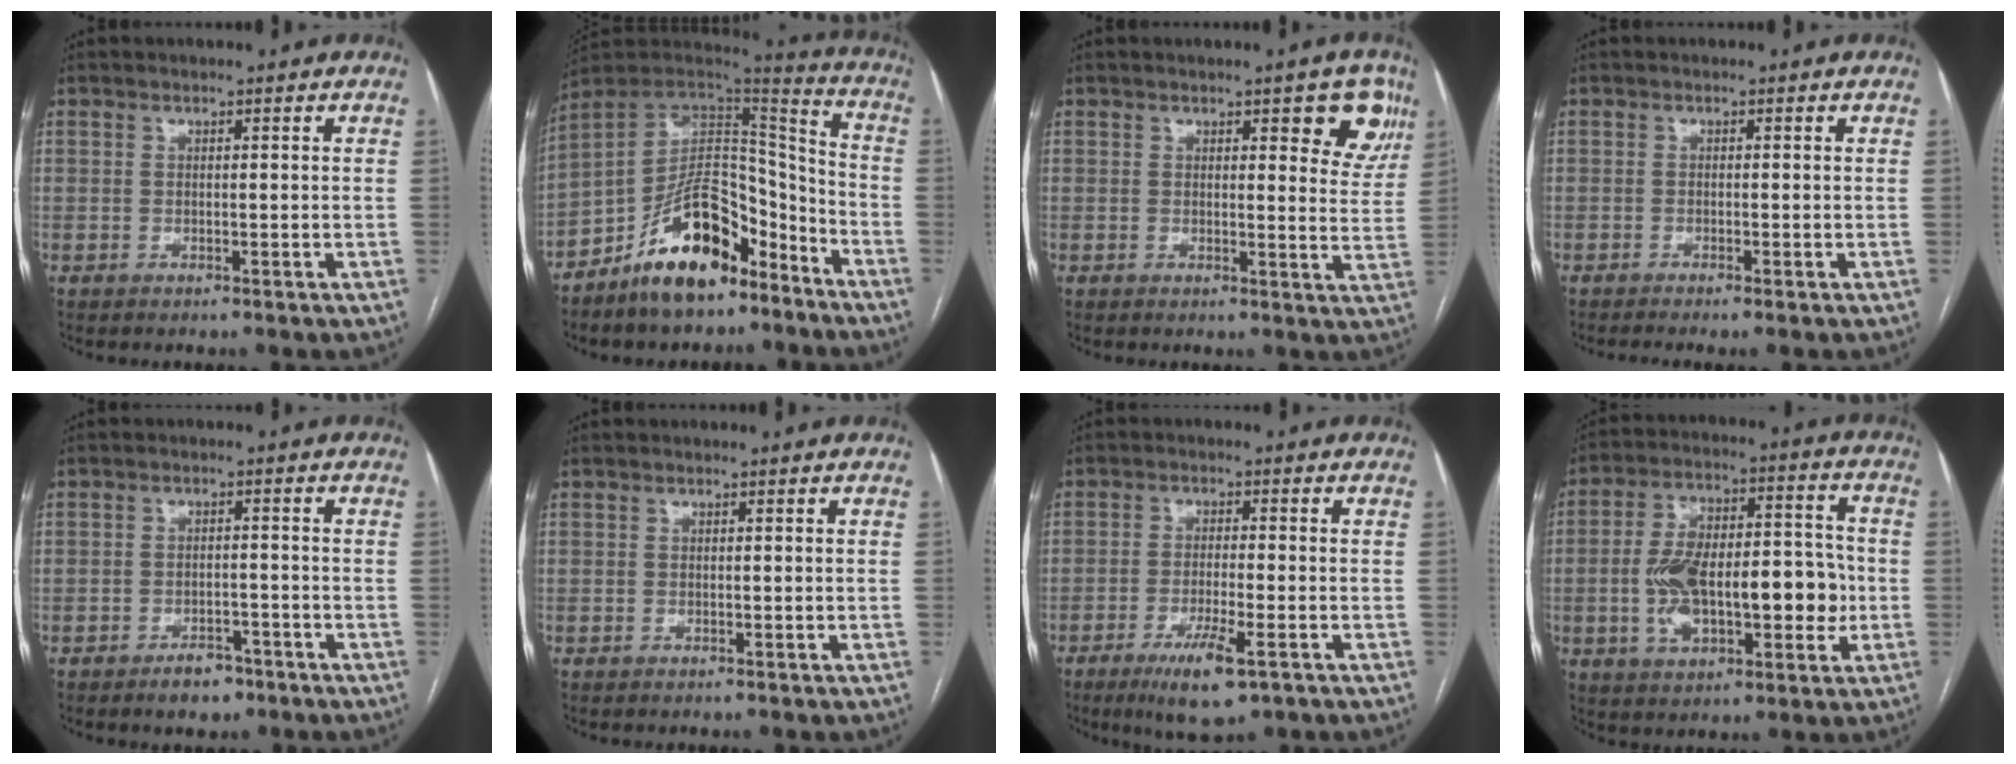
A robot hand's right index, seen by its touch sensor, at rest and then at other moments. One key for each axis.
{"total": 16.5, "fx": -10.8, "fy": 7.1, "fz": 10.2, "tx": -0.169, "ty": 0.030, "tz": -0.186}
{"total": 7.1, "fx": 3.9, "fy": 2.2, "fz": 5.5, "tx": -0.042, "ty": -0.005, "tz": 0.038}
{"total": 2.0, "fx": -1.4, "fy": -0.2, "fz": 1.4, "tx": -0.021, "ty": -0.002, "tz": -0.024}
{"total": 3.7, "fx": -2.7, "fy": 2.0, "fz": 1.7, "tx": -0.023, "ty": 0.005, "tz": -0.033}
{"total": 0.0}
{"total": 7.6, "fx": -4.1, "fy": 1.1, "fz": 6.3, "tx": -0.116, "ty": -0.017, "tz": -0.065}
{"total": 17.0, "fx": -2.4, "fy": 7.4, "fz": 15.2, "tx": -0.258, "ty": 0.032, "tz": -0.030}